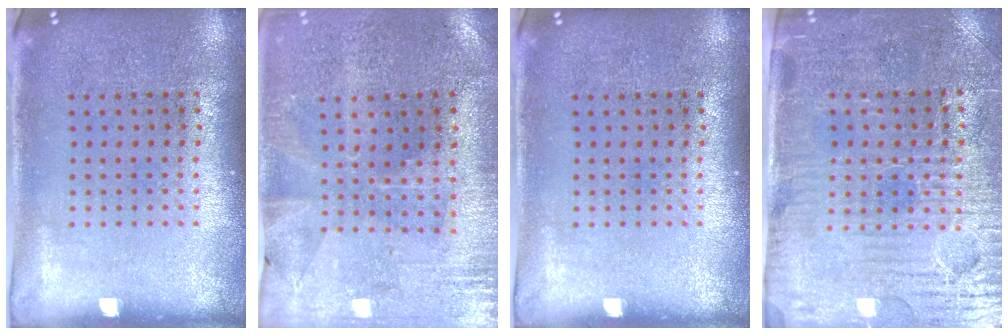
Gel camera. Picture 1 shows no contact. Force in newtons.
{"total": 0.5, "press": 0.3, "slide": 0.4}
{"total": 0.0}
{"total": 3.8, "press": 3.6, "slide": 1.3}